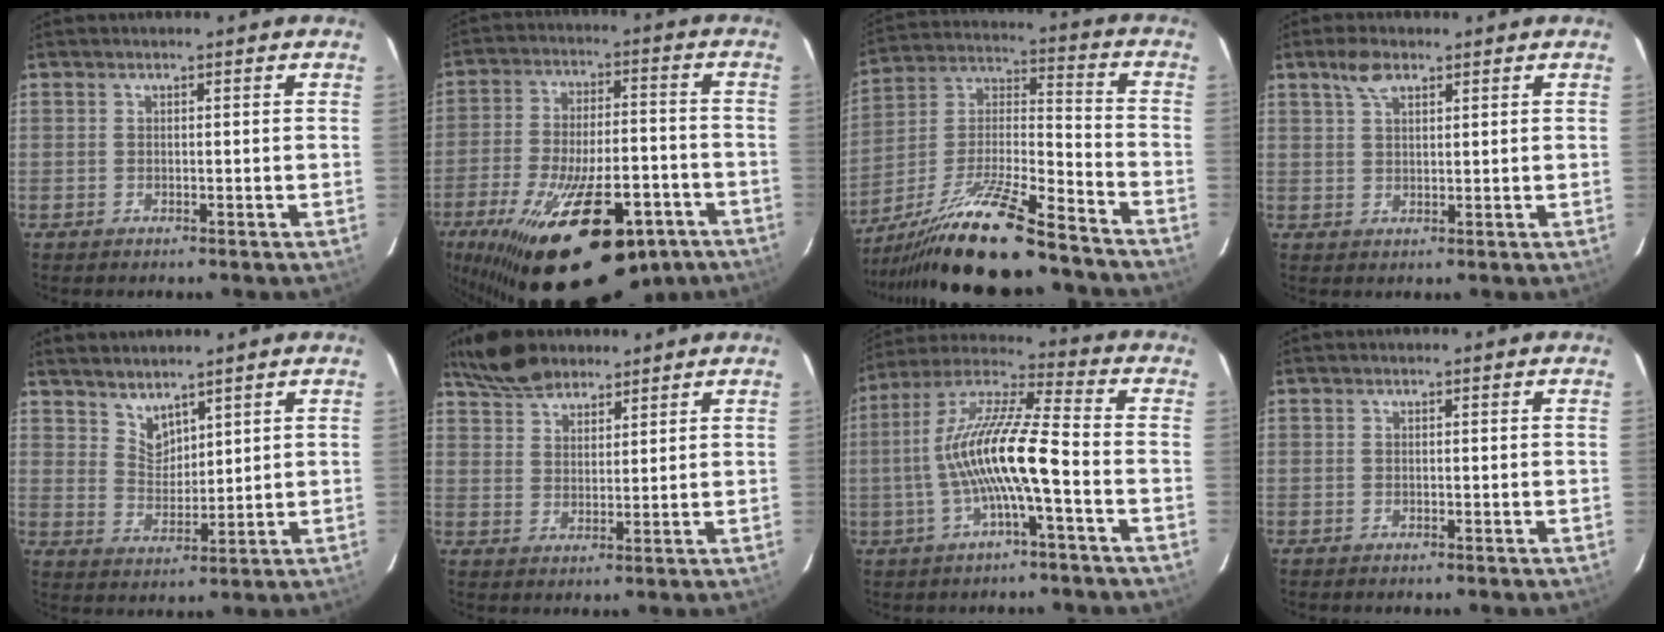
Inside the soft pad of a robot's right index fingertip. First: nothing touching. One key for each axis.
{"total": 28.2, "fx": -17.0, "fy": 11.9, "fz": 19.1, "tx": -0.345, "ty": -0.028, "tz": -0.248}
{"total": 22.5, "fx": -18.1, "fy": 3.0, "fz": 13.1, "tx": -0.243, "ty": -0.018, "tz": -0.301}
{"total": 3.9, "fx": 2.5, "fy": 1.8, "fz": 2.5, "tx": -0.047, "ty": 0.010, "tz": 0.046}
{"total": 5.3, "fx": 4.6, "fy": 2.1, "fz": 1.5, "tx": -0.020, "ty": 0.000, "tz": 0.092}
{"total": 8.4, "fx": 6.9, "fy": 3.6, "fz": 3.1, "tx": -0.069, "ty": 0.029, "tz": 0.126}
{"total": 13.8, "fx": -3.0, "fy": 1.3, "fz": 13.4, "tx": -0.261, "ty": 0.010, "tz": -0.058}
{"total": 0.0}